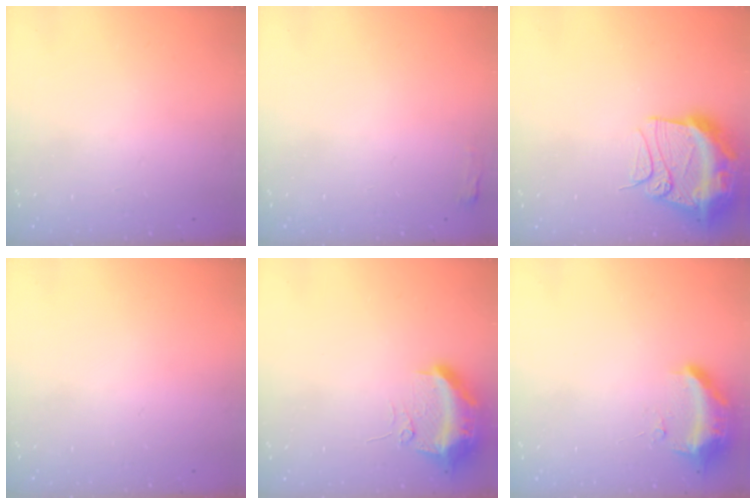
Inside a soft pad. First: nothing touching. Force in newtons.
{"total": 2.7, "press": 2.6, "slide": 0.8}
{"total": 15.8, "press": 15.7, "slide": 1.6}
{"total": 0.0}
{"total": 12.3, "press": 10.8, "slide": 5.9}
{"total": 9.5, "press": 9.4, "slide": 1.8}